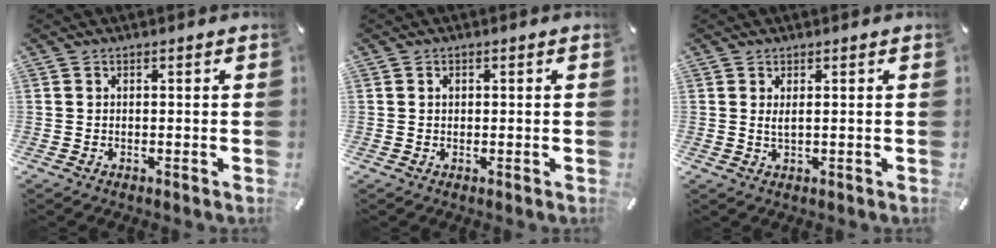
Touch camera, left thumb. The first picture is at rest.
{"total": 0.8, "force": [0.2, 0.6, 0.4], "torque": [-0.011, 0.001, 0.003]}
{"total": 1.7, "force": [0.7, 0.4, 1.5], "torque": [-0.031, 0.000, 0.012]}